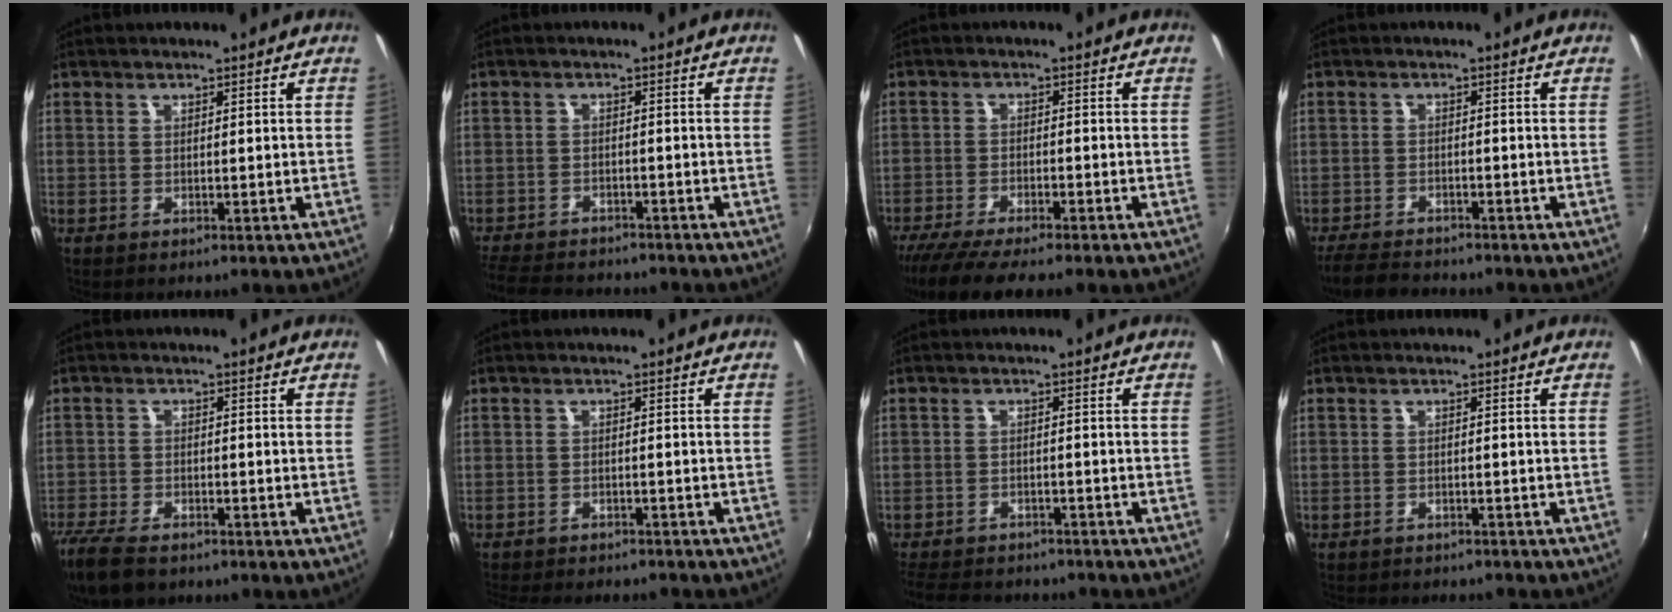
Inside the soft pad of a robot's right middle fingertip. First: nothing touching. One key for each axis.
{"total": 11.2, "fx": -9.9, "fy": 3.5, "fz": 3.8, "tx": -0.104, "ty": -0.009, "tz": -0.158}
{"total": 9.7, "fx": -8.1, "fy": 1.0, "fz": 5.1, "tx": -0.119, "ty": -0.034, "tz": -0.137}
{"total": 6.8, "fx": -6.2, "fy": 1.8, "fz": 2.2, "tx": -0.071, "ty": -0.015, "tz": -0.105}
{"total": 9.4, "fx": -7.4, "fy": 3.4, "fz": 4.7, "tx": -0.129, "ty": -0.032, "tz": -0.141}
{"total": 11.2, "fx": -10.0, "fy": 2.7, "fz": 4.2, "tx": -0.100, "ty": -0.020, "tz": -0.147}
{"total": 12.5, "fx": -10.8, "fy": 4.6, "fz": 4.3, "tx": -0.112, "ty": -0.007, "tz": -0.161}
{"total": 6.4, "fx": -5.9, "fy": 1.5, "fz": 2.0, "tx": -0.052, "ty": -0.014, "tz": -0.084}